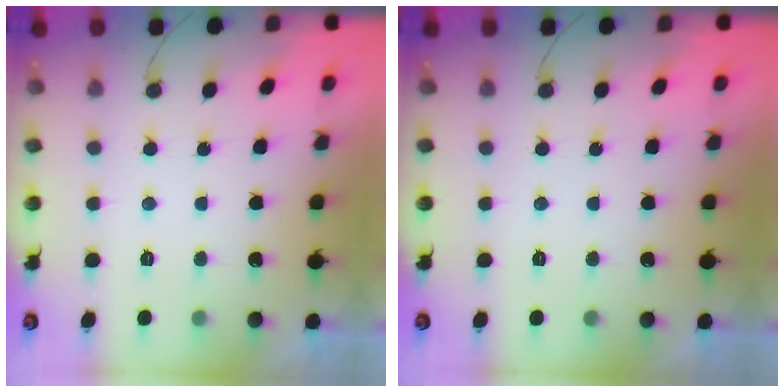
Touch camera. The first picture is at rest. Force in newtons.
{"total": 0.0}